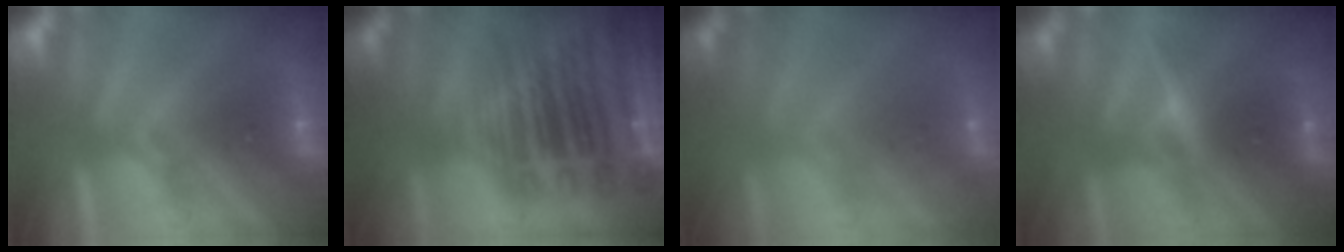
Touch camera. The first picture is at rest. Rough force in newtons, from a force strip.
{"total": 9.6}
{"total": 6.3}
{"total": 2.3}